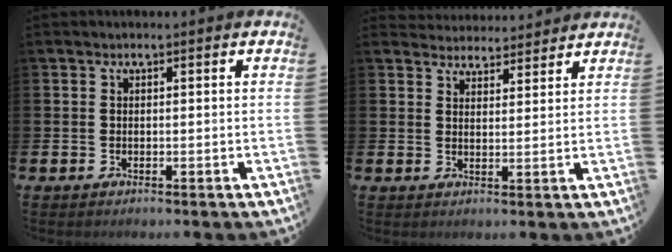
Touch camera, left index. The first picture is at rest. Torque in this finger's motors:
{"motor_torque": [0.48, -0.58, 0.10, 0.00]}